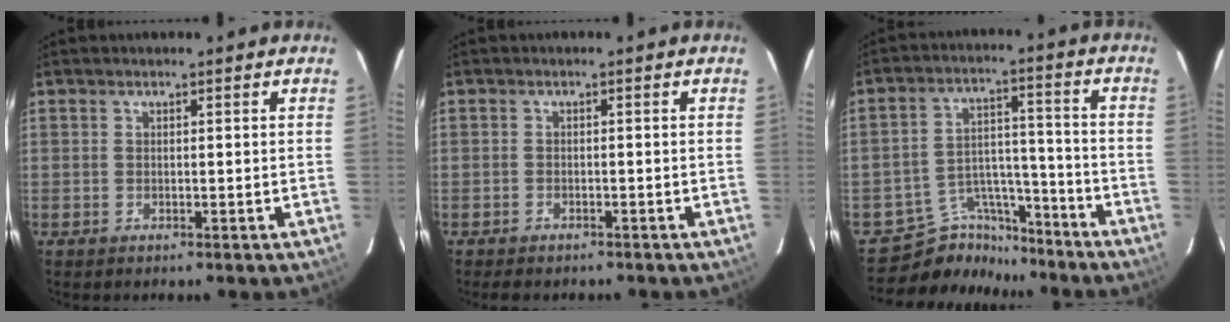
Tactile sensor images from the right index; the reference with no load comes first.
{"total": 3.5, "force": [-3.0, 1.3, 1.3], "torque": [-0.034, -0.007, -0.046]}
{"total": 11.1, "force": [-10.1, 4.5, 0.6], "torque": [-0.018, 0.044, -0.168]}